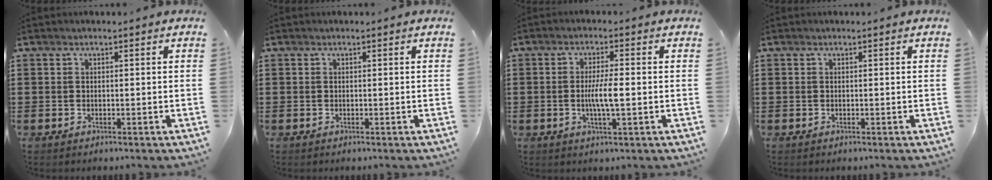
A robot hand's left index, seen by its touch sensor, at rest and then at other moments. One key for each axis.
{"total": 0.0}
{"total": 4.7, "fx": -0.4, "fy": 0.6, "fz": 4.7, "tx": -0.088, "ty": -0.003, "tz": -0.011}
{"total": 0.0}